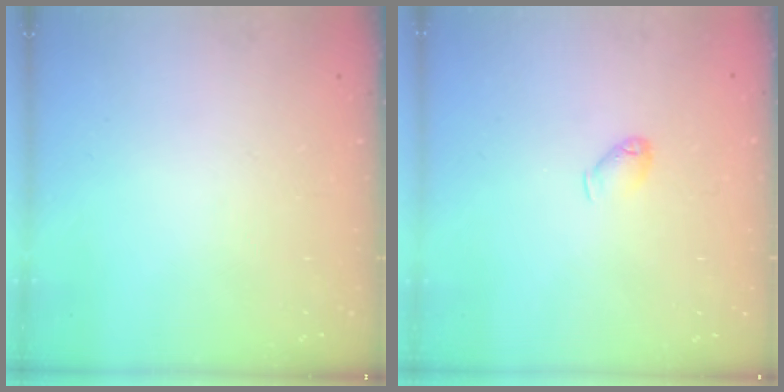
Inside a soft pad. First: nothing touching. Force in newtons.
{"total": 4.7, "press": 4.6, "slide": 1.0}